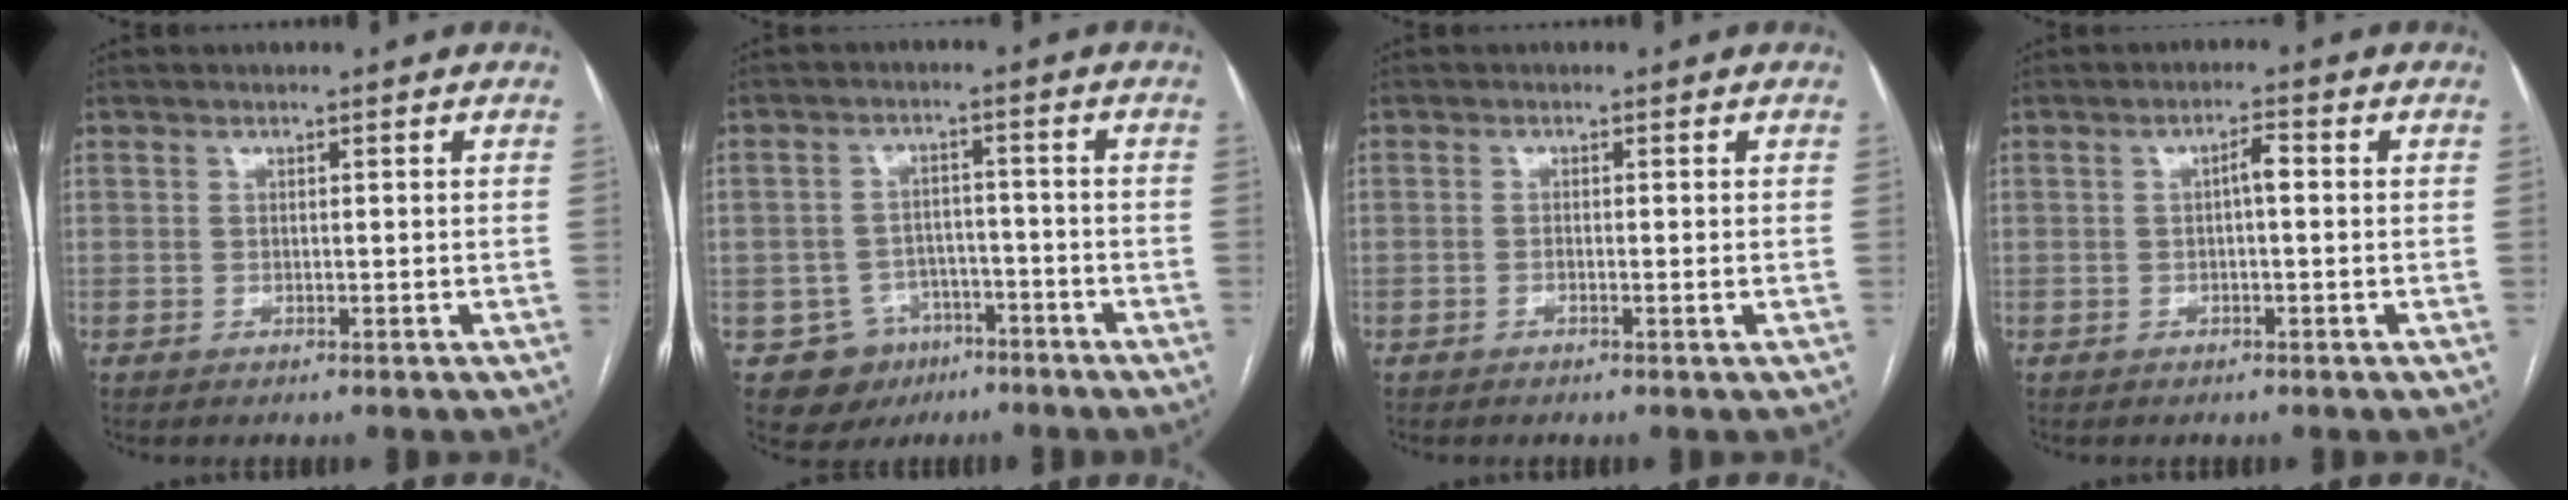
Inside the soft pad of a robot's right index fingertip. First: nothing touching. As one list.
[{"total": 7.9, "force": [-4.0, 6.7, 1.1], "torque": [-0.016, 0.011, -0.051]}, {"total": 0.8, "force": [-0.3, 0.1, 0.8], "torque": [-0.013, 0.001, -0.005]}, {"total": 2.3, "force": [0.0, 0.5, 2.2], "torque": [-0.036, 0.006, 0.000]}]